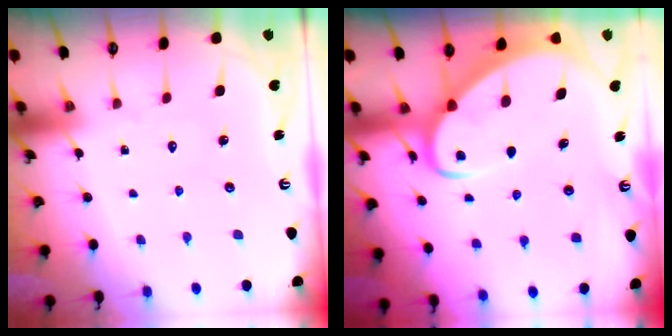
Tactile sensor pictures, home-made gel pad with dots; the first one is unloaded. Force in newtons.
{"total": 4.9, "press": 4.8, "slide": 0.6}